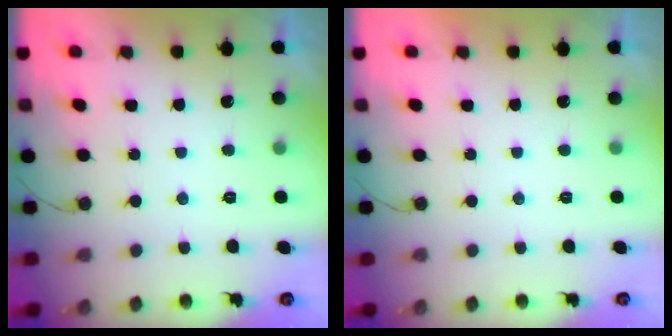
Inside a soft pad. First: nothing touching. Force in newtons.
{"total": 1.6, "press": 1.6, "slide": 0.0}